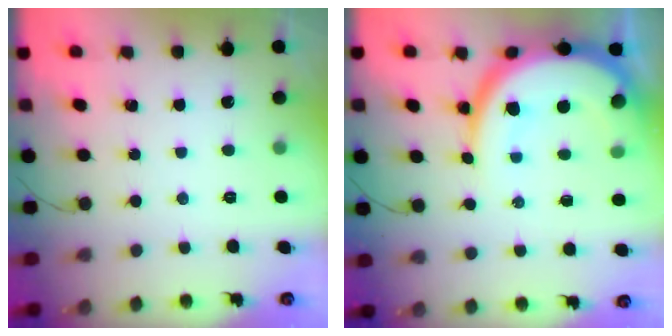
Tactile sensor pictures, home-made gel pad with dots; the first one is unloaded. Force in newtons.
{"total": 16.6, "press": 16.5, "slide": 1.5}